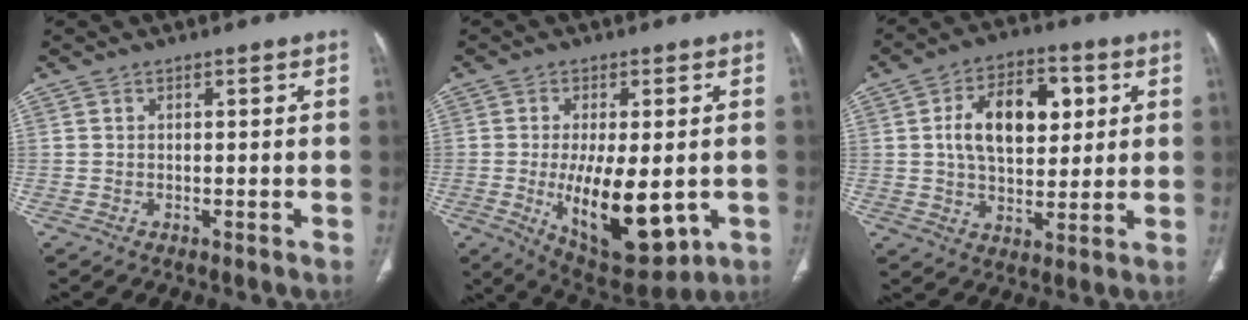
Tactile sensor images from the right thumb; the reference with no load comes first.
{"total": 16.5, "force": [-3.2, 7.2, 14.5], "torque": [-0.216, -0.021, -0.026]}
{"total": 14.3, "force": [3.3, 8.5, 11.0], "torque": [-0.151, 0.005, 0.053]}